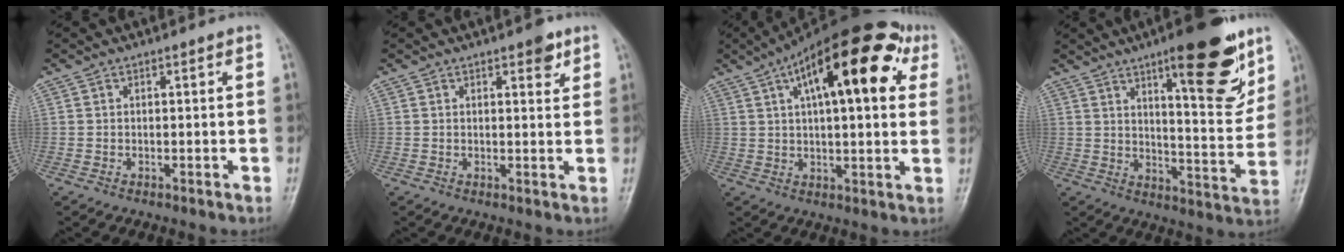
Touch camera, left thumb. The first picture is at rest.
{"total": 3.1, "force": [1.9, 1.4, 2.1], "torque": [-0.015, -0.007, 0.021]}
{"total": 22.3, "force": [8.8, 8.6, 18.6], "torque": [-0.260, 0.022, 0.126]}
{"total": 17.3, "force": [10.0, 4.7, 13.2], "torque": [-0.150, -0.060, 0.148]}